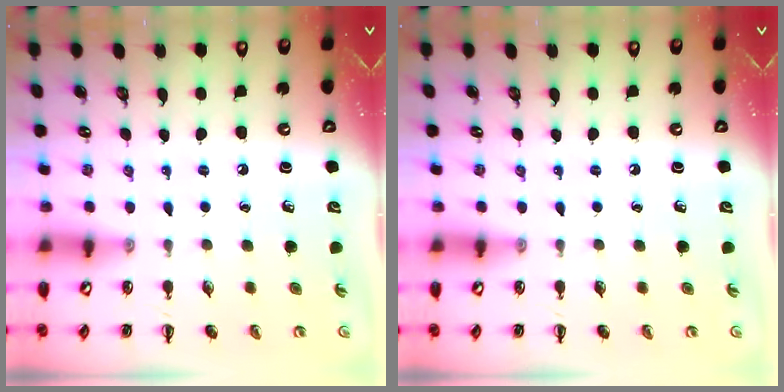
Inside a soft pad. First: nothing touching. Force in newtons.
{"total": 0.0}